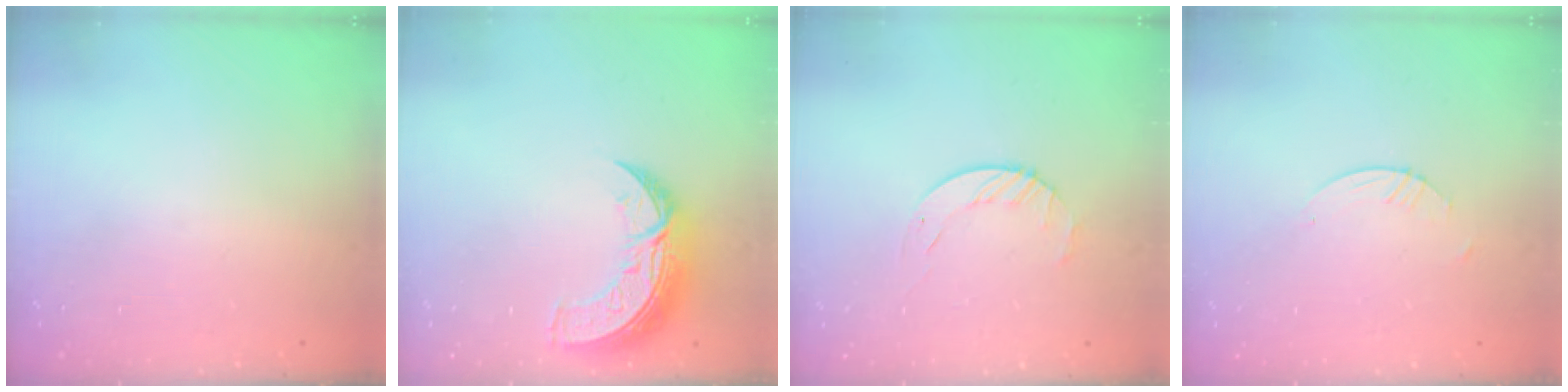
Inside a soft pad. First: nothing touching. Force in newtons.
{"total": 11.0, "press": 10.9, "slide": 0.8}
{"total": 3.5, "press": 3.4, "slide": 0.4}
{"total": 0.8, "press": 0.8, "slide": 0.2}